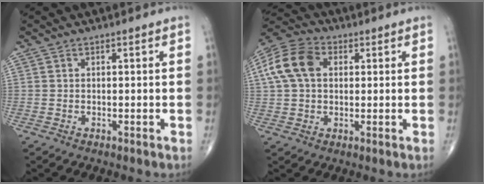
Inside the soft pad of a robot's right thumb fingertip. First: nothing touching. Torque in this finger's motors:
{"motor_torque": [-0.06, 0.21, 0.32, -0.07, 0.07]}